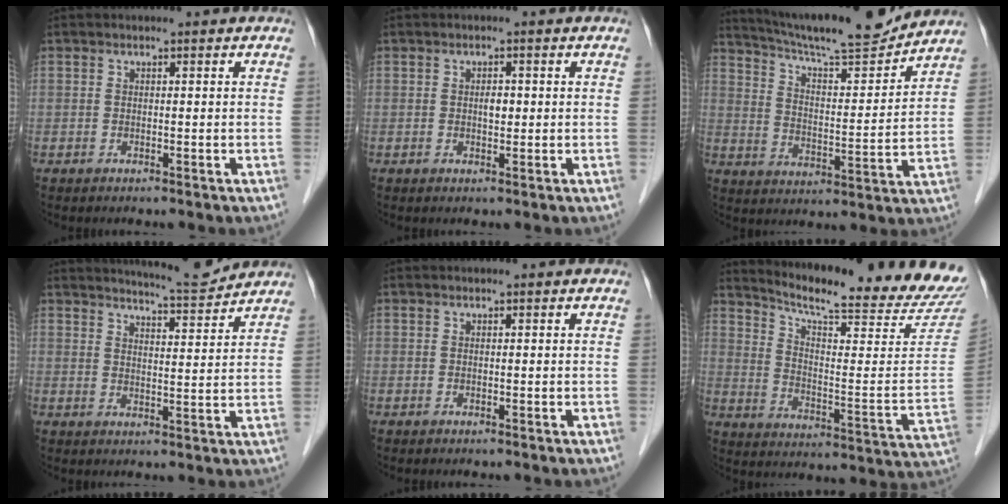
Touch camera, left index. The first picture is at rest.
{"total": 1.5, "force": [-0.3, 0.8, 1.2], "torque": [-0.019, -0.004, -0.006]}
{"total": 15.9, "force": [14.9, 0.7, 5.6], "torque": [-0.101, -0.012, 0.227]}
{"total": 10.1, "force": [9.8, 0.0, 2.5], "torque": [-0.047, -0.012, 0.138]}
{"total": 0.0}
{"total": 23.1, "force": [21.9, 0.1, 7.4], "torque": [-0.124, -0.115, 0.276]}